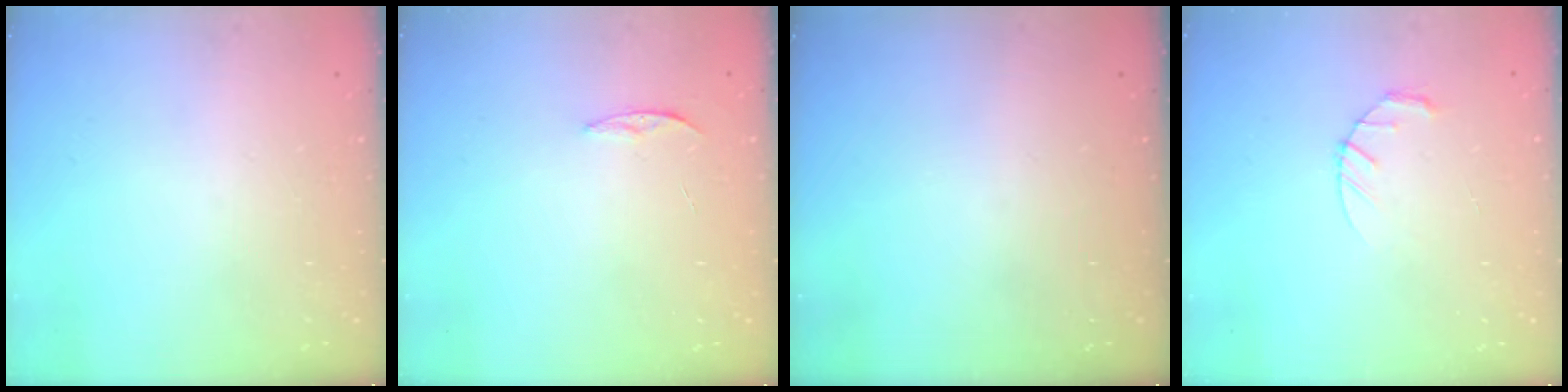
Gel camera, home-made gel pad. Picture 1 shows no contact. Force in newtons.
{"total": 3.7, "press": 3.7, "slide": 0.5}
{"total": 0.0}
{"total": 3.9, "press": 3.9, "slide": 0.5}